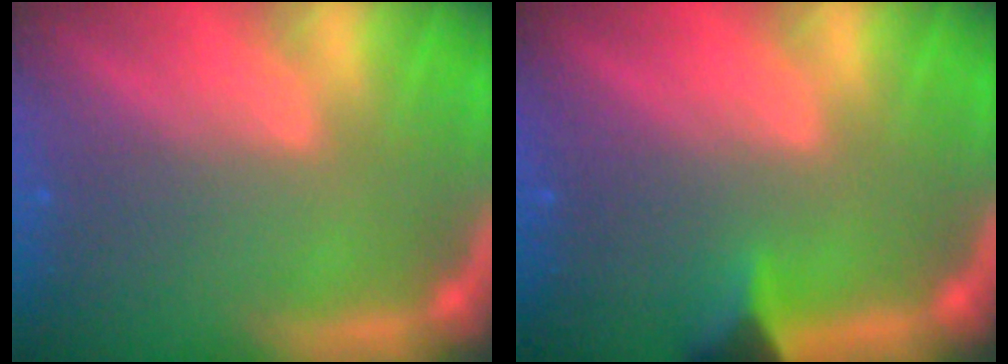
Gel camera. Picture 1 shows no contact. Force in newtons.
{"total": 2.4}